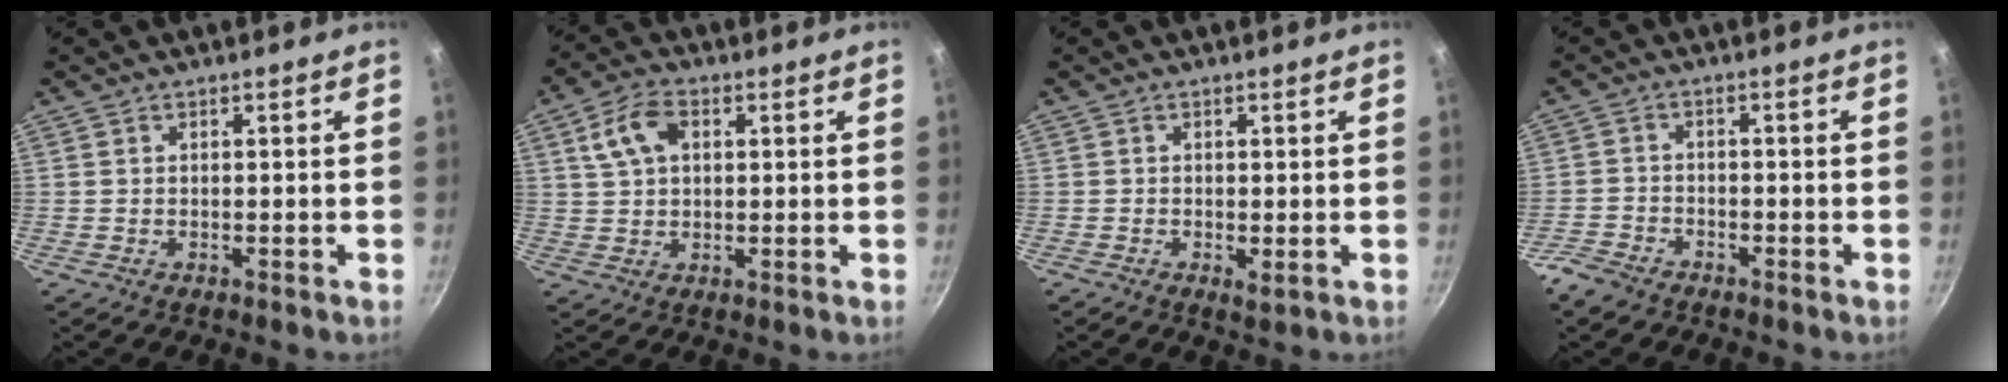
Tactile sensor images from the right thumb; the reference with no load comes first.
{"total": 7.5, "force": [2.1, 5.3, 4.9], "torque": [-0.075, 0.013, 0.030]}
{"total": 1.3, "force": [-0.1, 0.8, 1.0], "torque": [-0.017, -0.006, -0.001]}
{"total": 4.6, "force": [-3.7, 2.2, 1.7], "torque": [-0.041, 0.026, -0.076]}